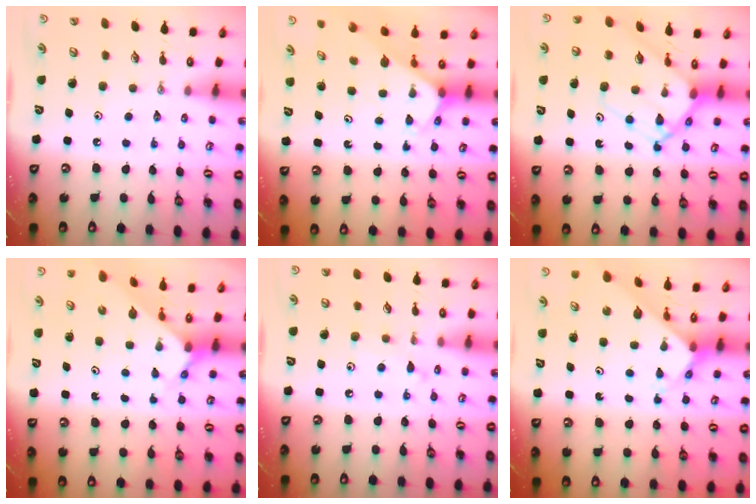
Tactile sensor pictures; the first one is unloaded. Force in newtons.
{"total": 2.4, "press": 2.4, "slide": 0.2}
{"total": 13.4, "press": 13.3, "slide": 1.3}
{"total": 2.4, "press": 2.4, "slide": 0.2}
{"total": 6.6, "press": 6.6, "slide": 0.2}
{"total": 2.7, "press": 2.7, "slide": 0.1}